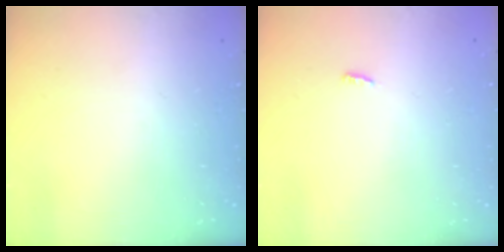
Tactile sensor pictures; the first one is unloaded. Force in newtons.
{"total": 2.8, "press": 2.7, "slide": 0.8}